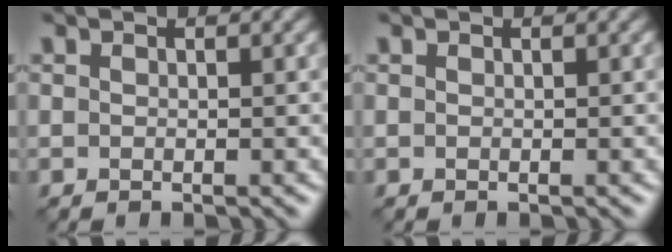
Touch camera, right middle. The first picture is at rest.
{"total": 0.0}